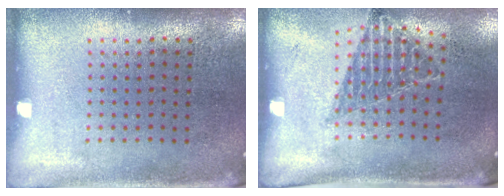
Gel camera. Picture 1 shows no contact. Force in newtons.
{"total": 0.9, "press": 0.8, "slide": 0.2}